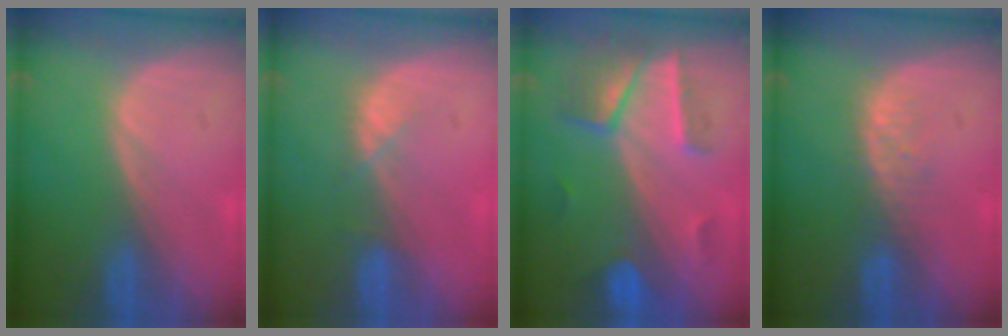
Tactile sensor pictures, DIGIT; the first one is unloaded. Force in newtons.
{"total": 2.3, "press": 2.2, "slide": 0.7}
{"total": 7.2, "press": 6.4, "slide": 3.4}
{"total": 2.8, "press": 2.8, "slide": 0.3}